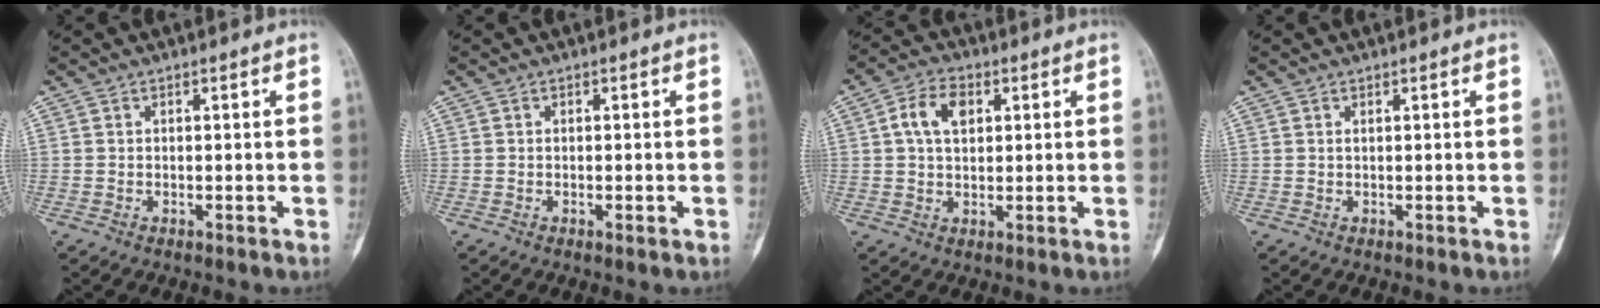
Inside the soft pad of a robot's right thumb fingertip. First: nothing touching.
{"total": 1.0, "force": [-0.3, 0.3, 0.9], "torque": [-0.013, -0.001, -0.005]}
{"total": 7.1, "force": [1.8, 4.6, 5.1], "torque": [-0.087, 0.009, 0.030]}
{"total": 0.0}